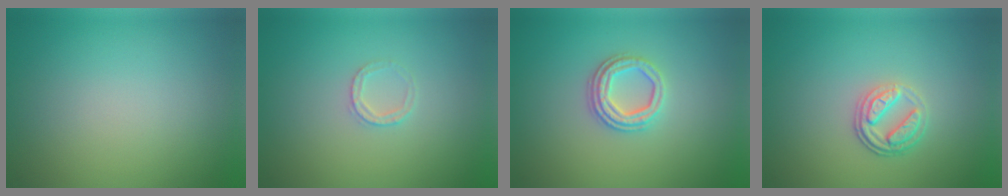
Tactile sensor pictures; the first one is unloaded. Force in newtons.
{"total": 1.4, "press": 1.3, "slide": 0.2}
{"total": 3.1, "press": 2.6, "slide": 1.6}
{"total": 3.0, "press": 2.5, "slide": 1.7}